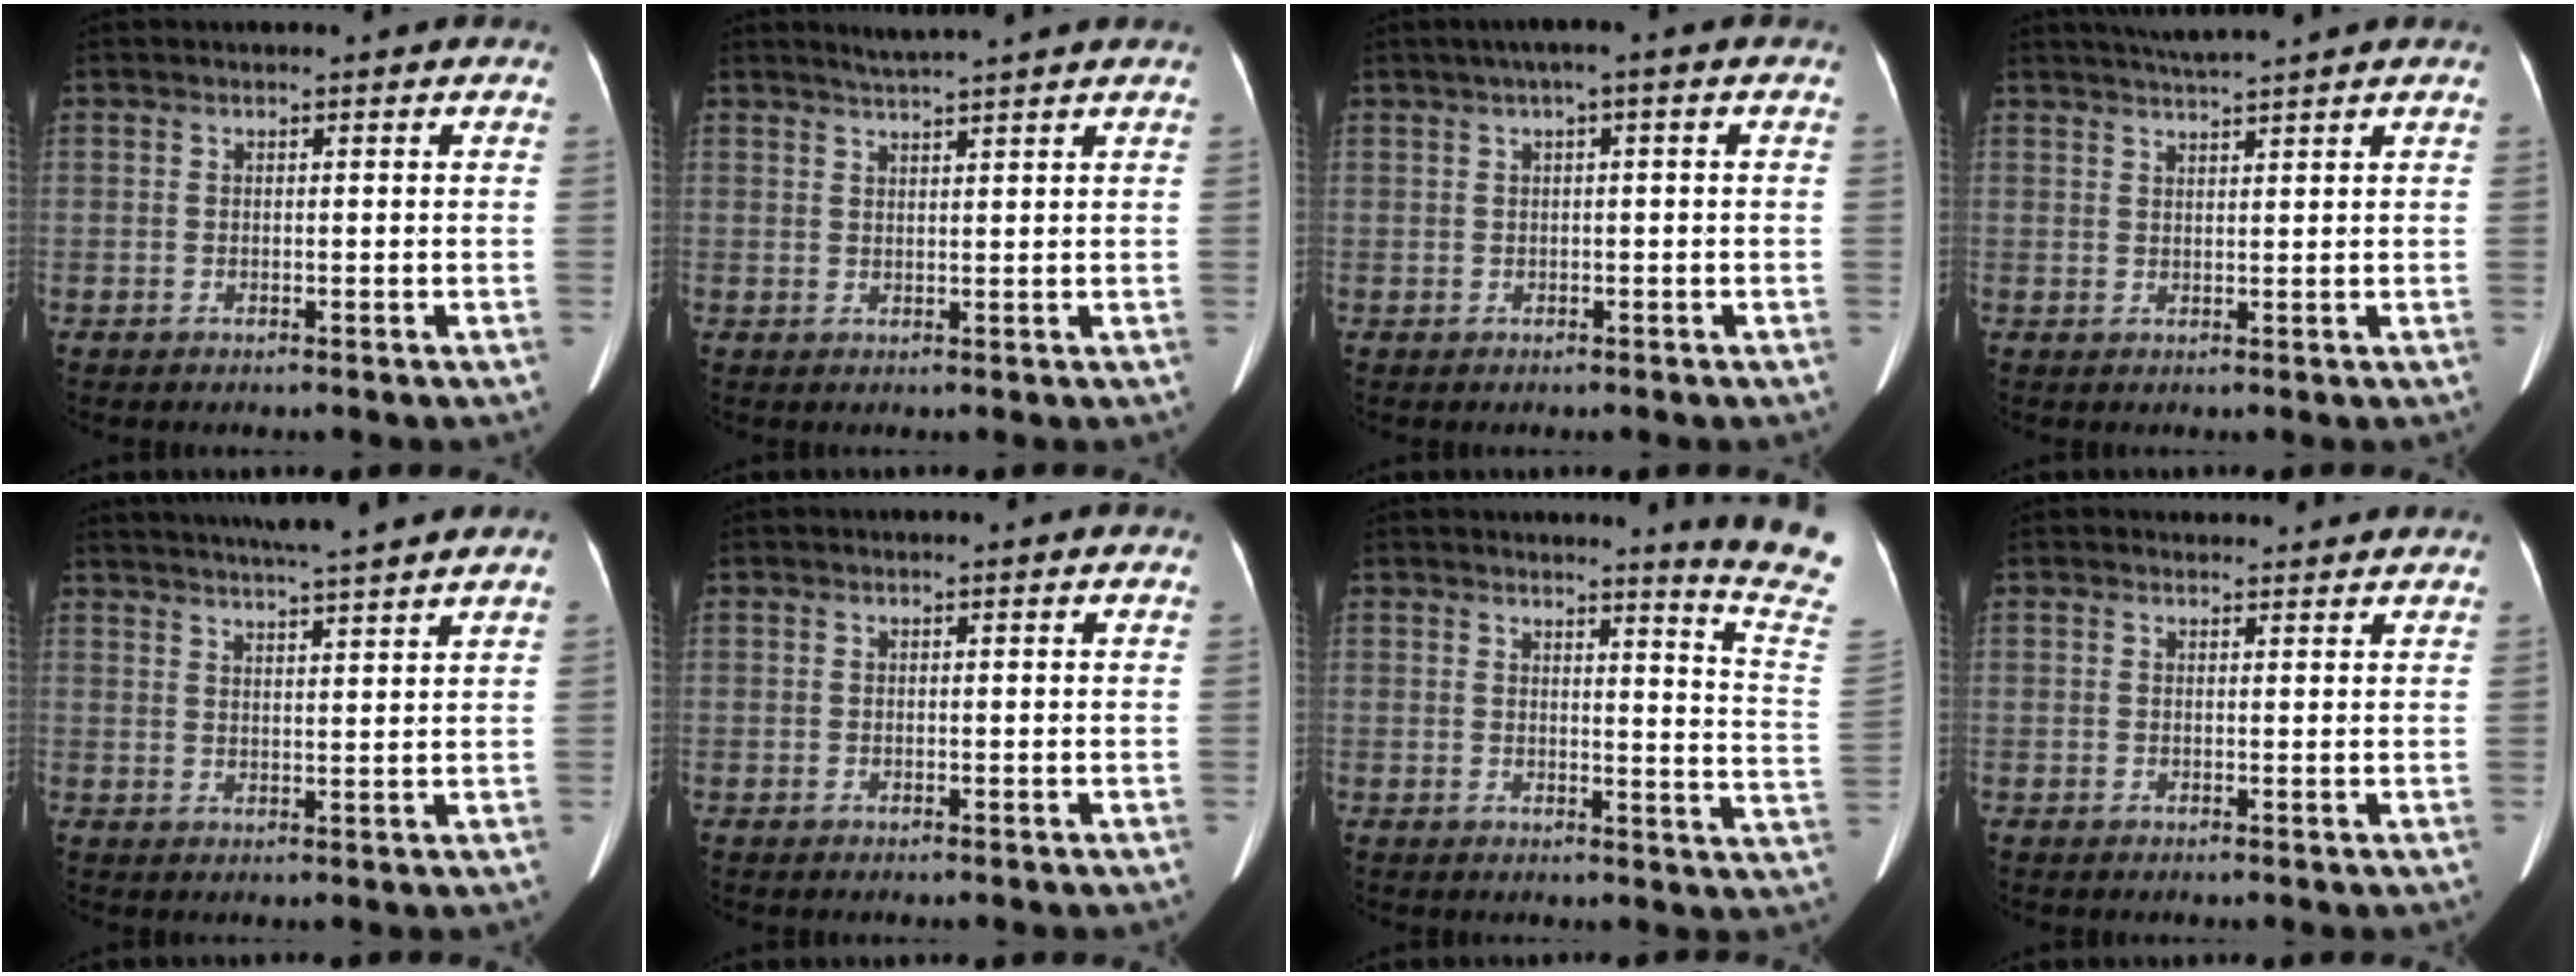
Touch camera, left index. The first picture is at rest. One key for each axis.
{"total": 4.1, "fx": 3.7, "fy": -1.0, "fz": 1.6, "tx": -0.026, "ty": 0.015, "tz": 0.061}
{"total": 3.0, "fx": 1.1, "fy": 0.1, "fz": 2.9, "tx": -0.051, "ty": 0.017, "tz": 0.016}
{"total": 4.5, "fx": 4.1, "fy": -1.1, "fz": 1.6, "tx": -0.026, "ty": 0.013, "tz": 0.071}
{"total": 11.1, "fx": 9.9, "fy": -1.2, "fz": 4.9, "tx": -0.087, "ty": 0.011, "tz": 0.139}
{"total": 0.0}
{"total": 10.1, "fx": 9.0, "fy": -2.7, "fz": 3.7, "tx": -0.049, "ty": -0.105, "tz": 0.085}
{"total": 2.6, "fx": 2.5, "fy": 0.7, "fz": 0.0, "tx": -0.007, "ty": 0.010, "tz": 0.029}